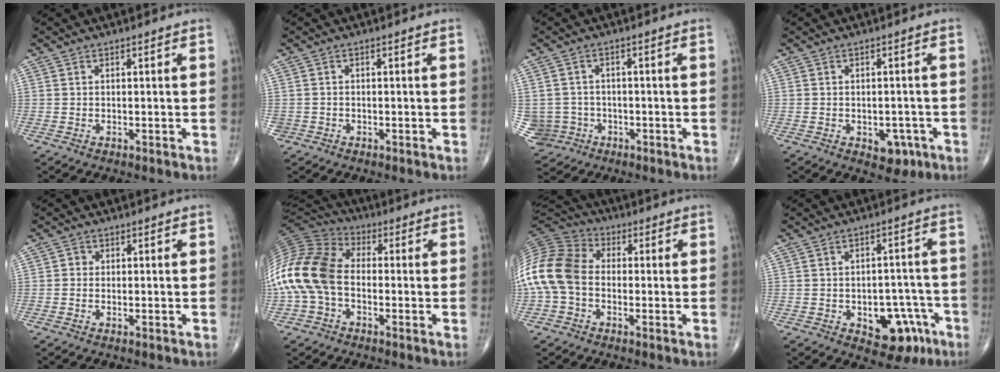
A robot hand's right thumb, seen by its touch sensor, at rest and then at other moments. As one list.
[{"total": 1.0, "force": [-0.4, 0.9, 0.0], "torque": [0.006, 0.006, -0.007]}, {"total": 6.3, "force": [-1.5, 6.1, 0.5], "torque": [-0.007, 0.016, -0.018]}, {"total": 4.5, "force": [-1.9, 3.1, 2.7], "torque": [-0.016, 0.011, -0.018]}, {"total": 1.0, "force": [-0.1, 0.9, 0.3], "torque": [0.003, 0.003, -0.004]}, {"total": 18.8, "force": [-2.5, 12.7, 13.6], "torque": [-0.309, 0.037, -0.054]}, {"total": 15.3, "force": [-1.7, 11.1, 10.3], "torque": [-0.224, 0.033, -0.041]}, {"total": 10.6, "force": [-4.7, 6.5, 6.9], "torque": [-0.052, 0.040, -0.053]}]